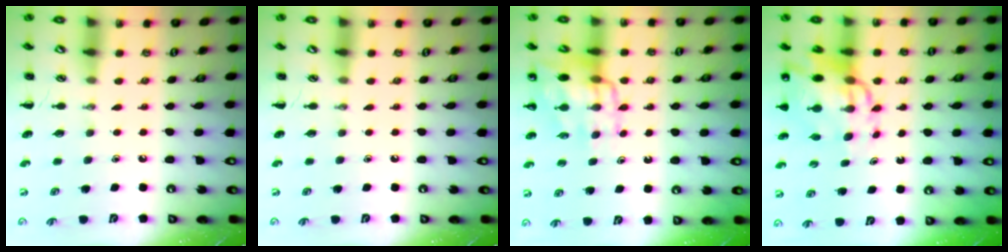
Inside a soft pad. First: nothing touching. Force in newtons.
{"total": 0.0}
{"total": 13.1, "press": 12.7, "slide": 2.9}
{"total": 13.6, "press": 13.0, "slide": 4.0}